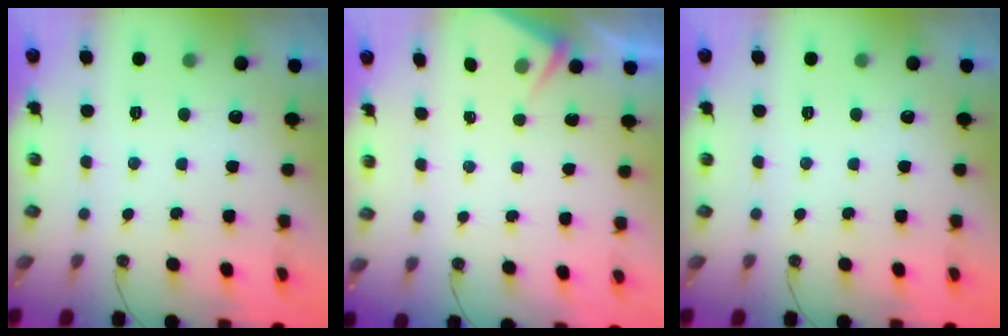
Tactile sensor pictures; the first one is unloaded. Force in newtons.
{"total": 2.5, "press": 2.5, "slide": 0.4}
{"total": 0.0}